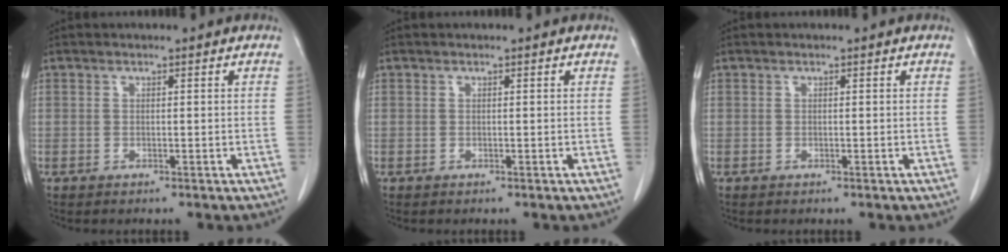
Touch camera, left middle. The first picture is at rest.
{"total": 0.0}
{"total": 0.0}